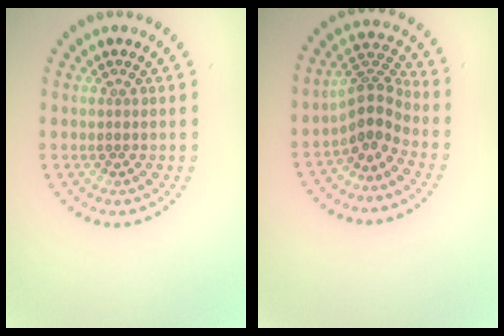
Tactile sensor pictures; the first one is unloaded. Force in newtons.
{"total": 3.4, "press": 2.4, "slide": 2.5}